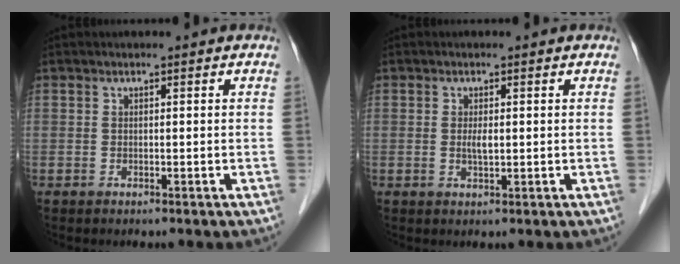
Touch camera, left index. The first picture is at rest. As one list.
[{"total": 1.6, "force": [0.1, 0.3, 1.5], "torque": [-0.034, -0.001, 0.003]}]